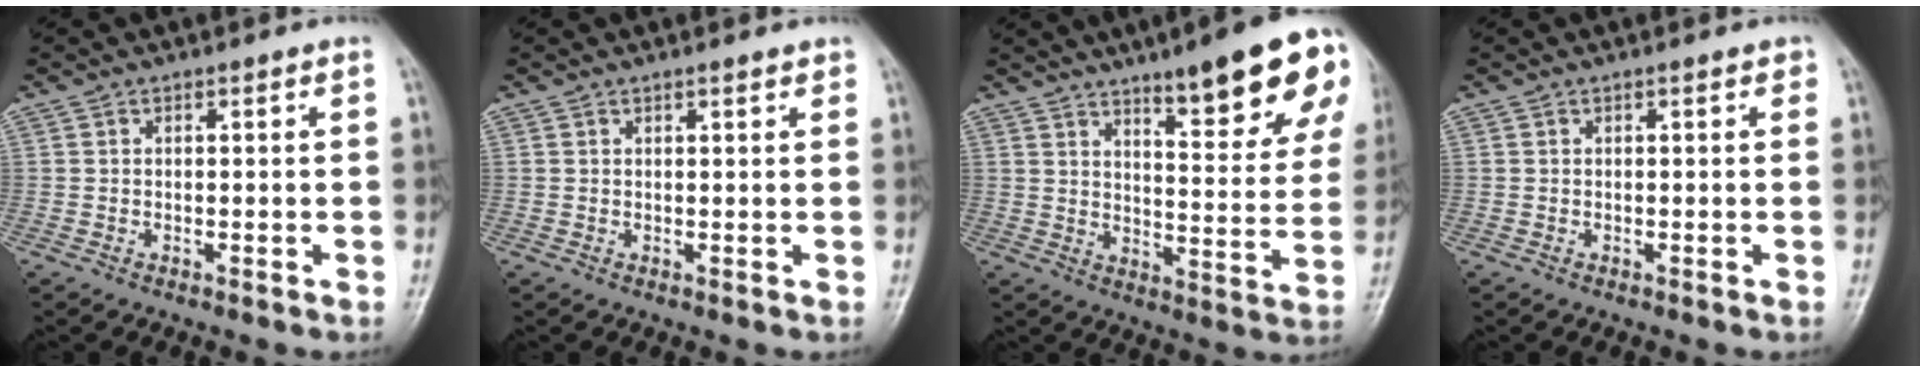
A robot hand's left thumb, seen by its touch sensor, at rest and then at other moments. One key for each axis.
{"total": 1.3, "fx": 0.9, "fy": 0.4, "fz": 0.9, "tx": -0.009, "ty": -0.003, "tz": 0.011}
{"total": 19.3, "fx": 11.5, "fy": 4.2, "fz": 15.0, "tx": -0.167, "ty": -0.052, "tz": 0.161}
{"total": 0.8, "fx": 0.3, "fy": 0.4, "fz": 0.7, "tx": -0.005, "ty": 0.002, "tz": 0.001}